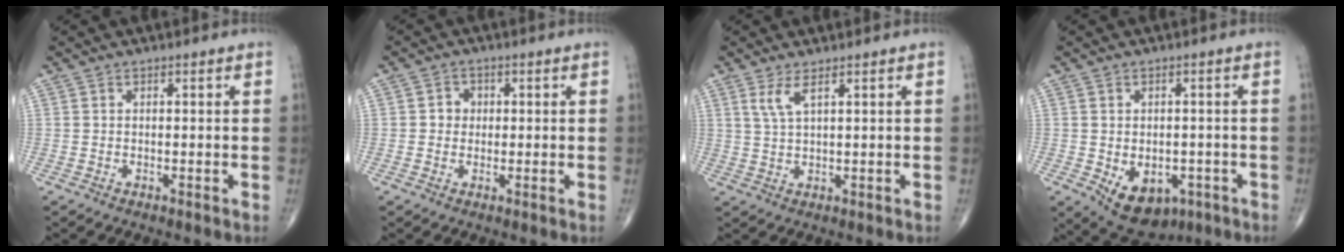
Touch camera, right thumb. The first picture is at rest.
{"total": 2.7, "force": [0.2, 2.5, 1.0], "torque": [0.003, 0.006, -0.001]}
{"total": 3.3, "force": [1.8, 0.7, 2.7], "torque": [-0.064, -0.007, 0.043]}
{"total": 10.3, "force": [-4.0, 6.9, 6.4], "torque": [-0.074, 0.005, -0.042]}